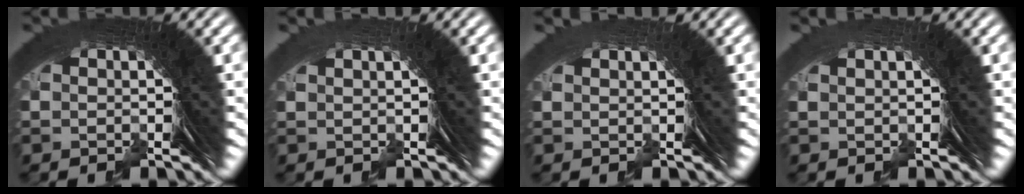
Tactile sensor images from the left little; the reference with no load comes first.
{"total": 0.8, "force": [0.3, -0.7, -0.3], "torque": [0.013, 0.003, 0.009]}
{"total": 1.4, "force": [0.7, -0.9, -0.8], "torque": [0.019, 0.003, 0.014]}
{"total": 0.9, "force": [0.1, -0.7, -0.5], "torque": [0.014, 0.002, 0.007]}